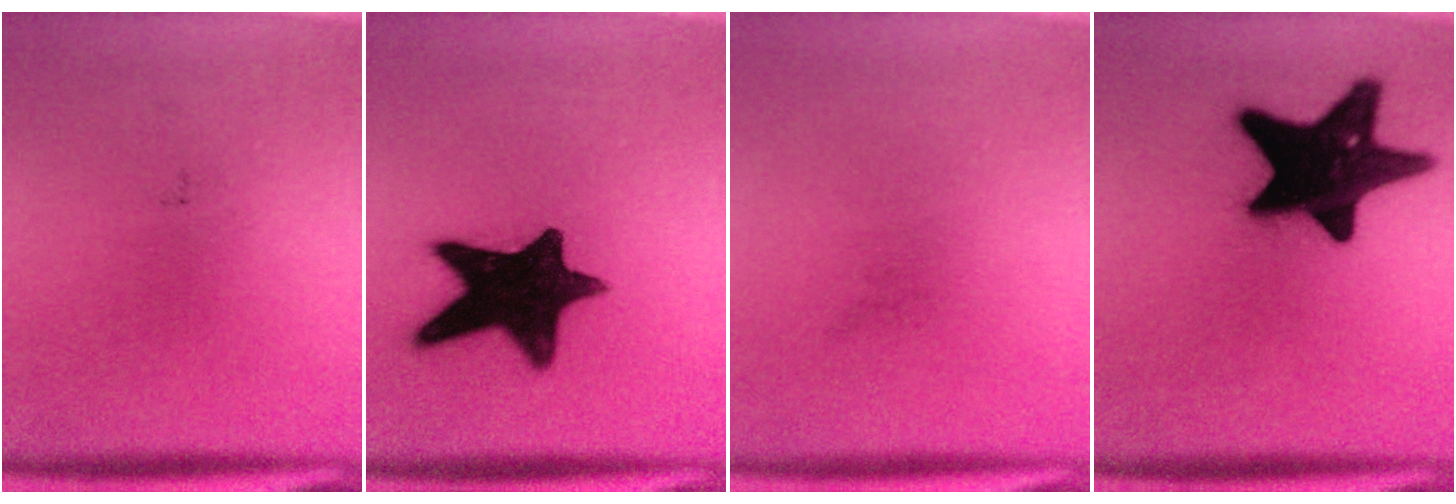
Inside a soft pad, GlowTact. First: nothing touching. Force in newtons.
{"total": 16.1}
{"total": 0.0}
{"total": 18.9}